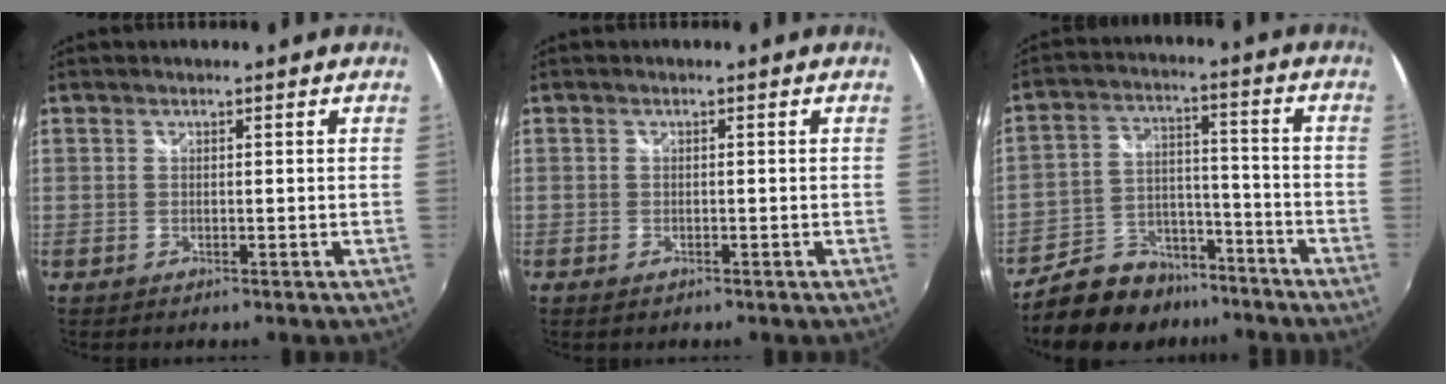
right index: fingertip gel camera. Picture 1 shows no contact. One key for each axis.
{"total": 1.2, "fx": -0.8, "fy": 0.7, "fz": 0.6, "tx": -0.012, "ty": -0.004, "tz": -0.015}
{"total": 16.2, "fx": -12.6, "fy": 8.5, "fz": 5.7, "tx": -0.135, "ty": 0.040, "tz": -0.189}